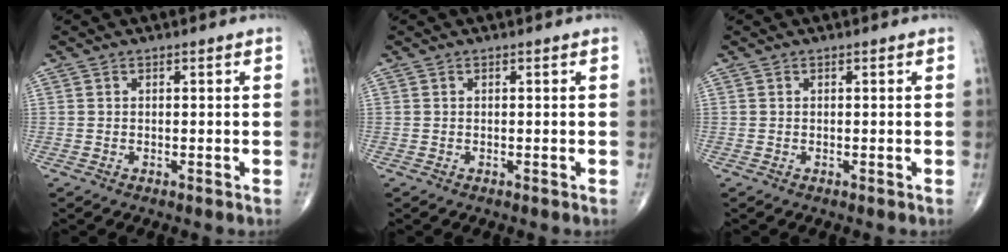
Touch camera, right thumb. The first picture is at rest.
{"total": 0.0}
{"total": 0.0}